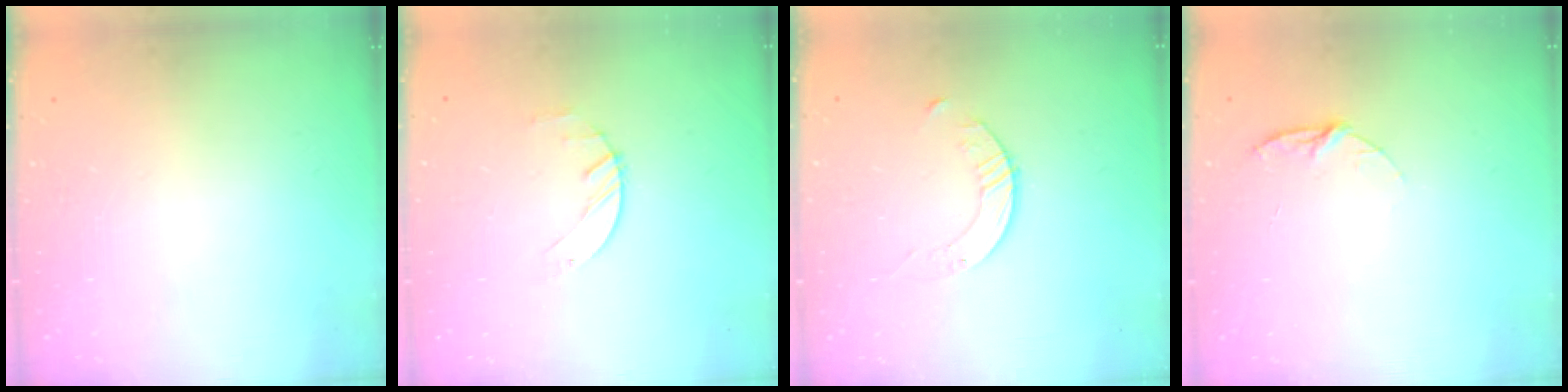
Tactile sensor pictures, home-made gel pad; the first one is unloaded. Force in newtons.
{"total": 1.4, "press": 1.3, "slide": 0.2}
{"total": 2.8, "press": 2.8, "slide": 0.3}
{"total": 5.2, "press": 5.2, "slide": 0.5}